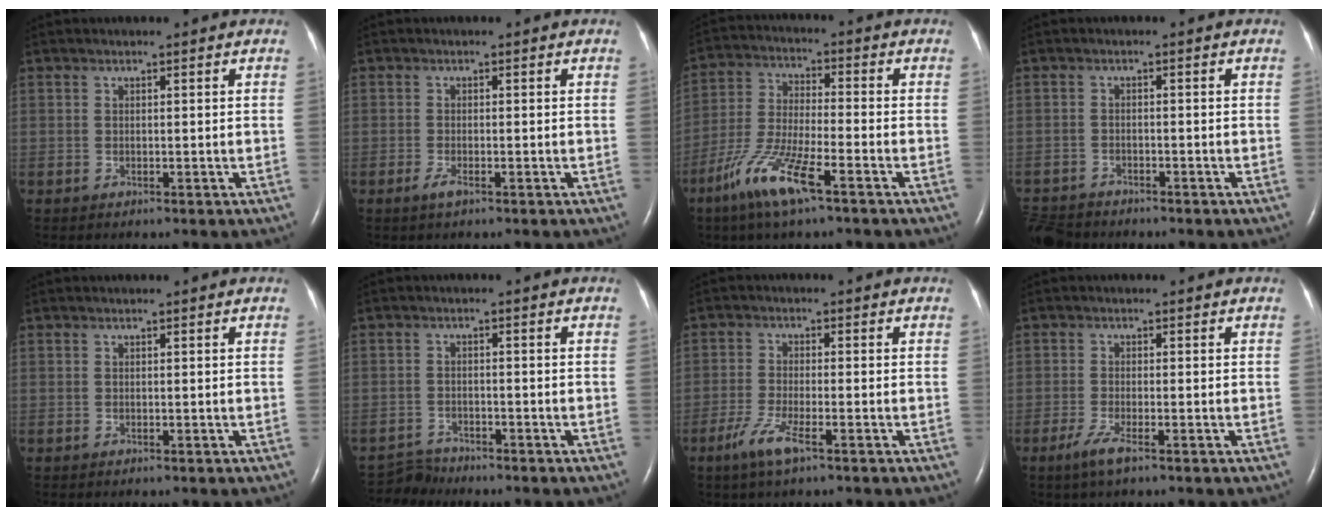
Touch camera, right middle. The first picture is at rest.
{"total": 1.4, "force": [-0.9, 0.2, 1.1], "torque": [-0.025, -0.003, -0.019]}
{"total": 10.7, "force": [-6.2, 1.4, 8.5], "torque": [-0.184, -0.016, -0.122]}
{"total": 5.4, "force": [-5.1, 1.6, 0.8], "torque": [-0.017, -0.016, -0.094]}
{"total": 0.0}
{"total": 2.7, "force": [-2.5, 0.2, -1.1], "torque": [0.019, -0.012, -0.045]}
{"total": 4.8, "force": [-2.8, 0.6, 3.8], "torque": [-0.088, -0.009, -0.058]}
{"total": 3.0, "force": [-1.9, 0.2, 2.3], "torque": [-0.053, -0.008, -0.042]}